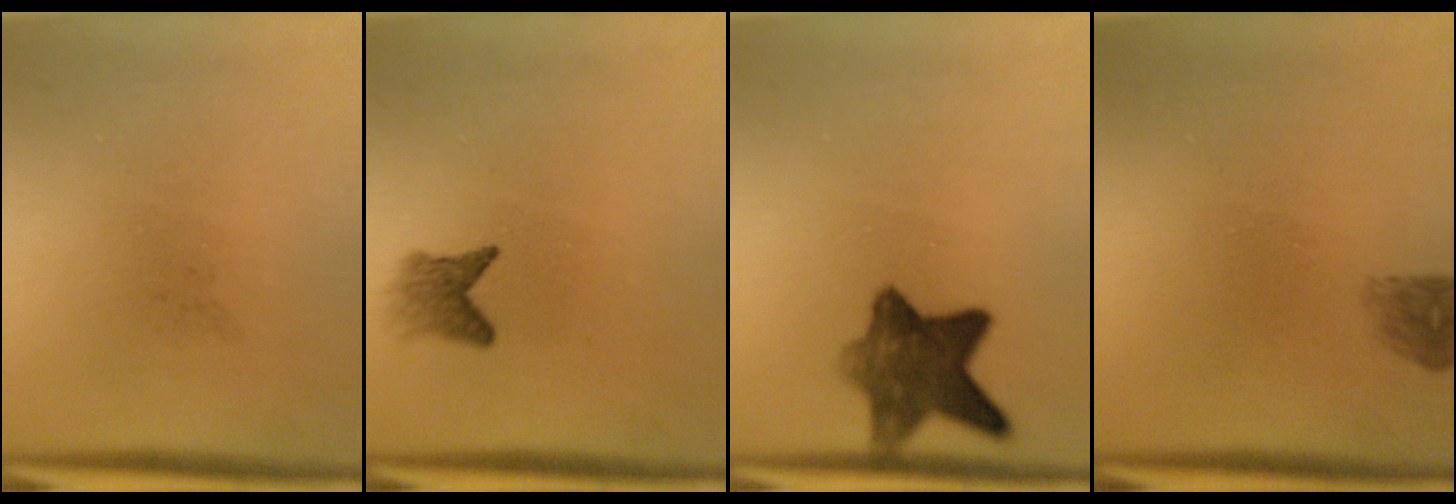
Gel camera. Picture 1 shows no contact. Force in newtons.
{"total": 2.4}
{"total": 8.5}
{"total": 1.7}